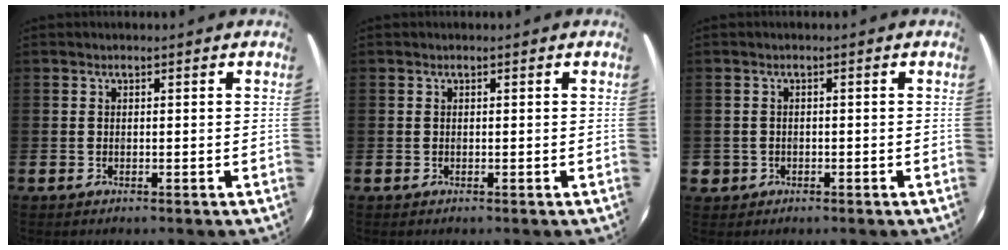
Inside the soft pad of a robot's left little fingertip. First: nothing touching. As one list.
[{"total": 0.0}, {"total": 1.1, "force": [-0.3, 1.0, 0.2], "torque": [-0.007, 0.007, -0.010]}]